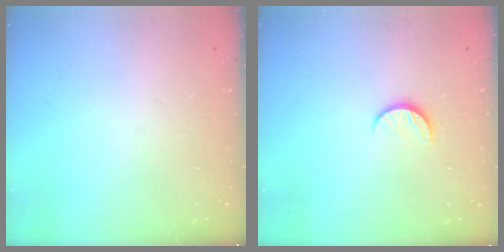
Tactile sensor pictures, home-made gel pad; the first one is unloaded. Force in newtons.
{"total": 6.2, "press": 6.2, "slide": 0.6}